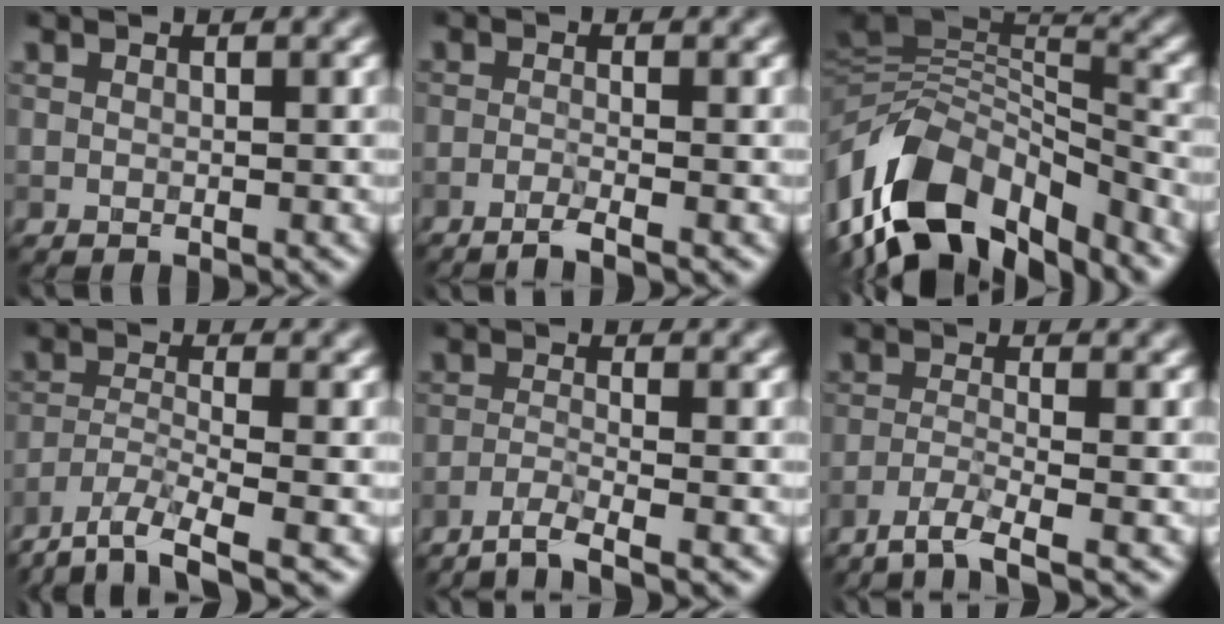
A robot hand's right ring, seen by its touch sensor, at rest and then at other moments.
{"total": 2.1, "force": [-1.4, 0.2, 1.5], "torque": [-0.023, 0.000, -0.039]}
{"total": 12.3, "force": [-6.8, 6.5, 8.0], "torque": [-0.152, 0.020, -0.132]}
{"total": 6.1, "force": [-4.7, 1.5, 3.6], "torque": [-0.073, -0.012, -0.097]}
{"total": 2.9, "force": [-2.2, 0.3, 1.9], "torque": [-0.031, 0.000, -0.056]}
{"total": 3.2, "force": [-2.3, 0.4, 2.2], "torque": [-0.041, -0.001, -0.056]}